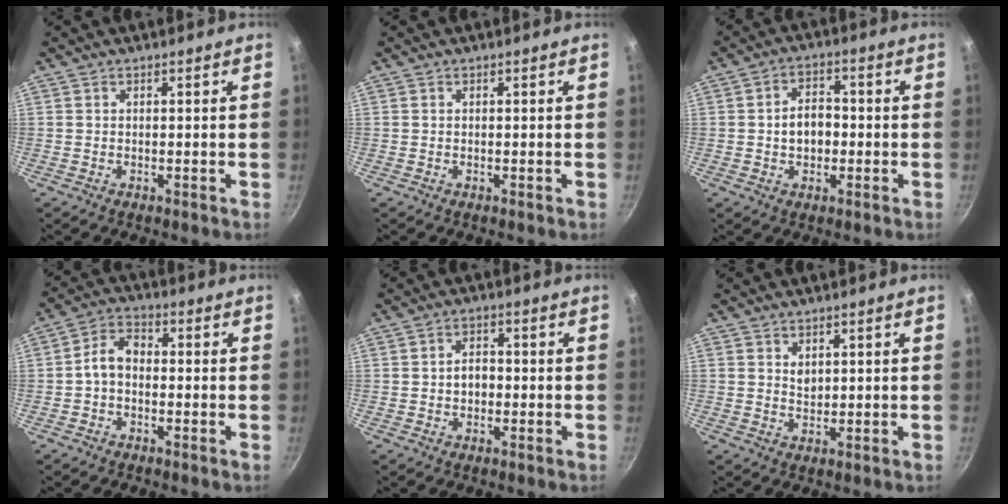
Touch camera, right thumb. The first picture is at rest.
{"total": 0.0}
{"total": 6.2, "force": [-0.6, 4.5, 4.2], "torque": [-0.045, 0.016, -0.012]}
{"total": 5.5, "force": [-0.9, 3.7, 3.9], "torque": [-0.064, 0.027, -0.029]}
{"total": 3.6, "force": [-0.4, 2.6, 2.4], "torque": [-0.021, 0.013, -0.007]}
{"total": 2.0, "force": [0.9, 1.3, 1.2], "torque": [-0.015, -0.006, 0.019]}